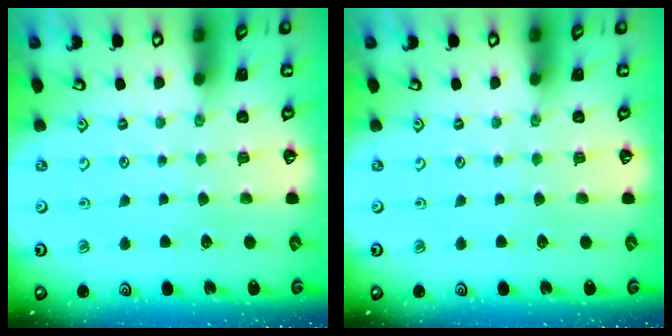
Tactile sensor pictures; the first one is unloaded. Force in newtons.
{"total": 0.0}